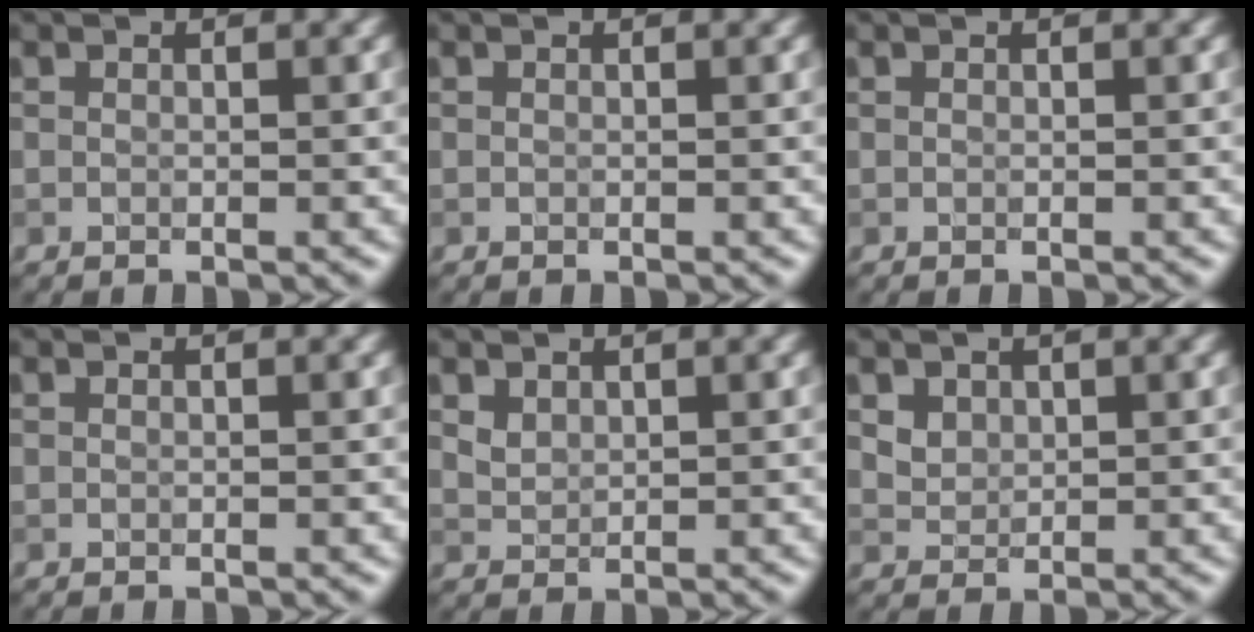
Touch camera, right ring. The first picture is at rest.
{"total": 0.0}
{"total": 0.0}
{"total": 0.0}
{"total": 1.4, "force": [0.9, 0.8, 0.6], "torque": [-0.014, 0.000, 0.023]}
{"total": 2.3, "force": [1.3, 1.7, 0.9], "torque": [-0.024, -0.005, 0.039]}